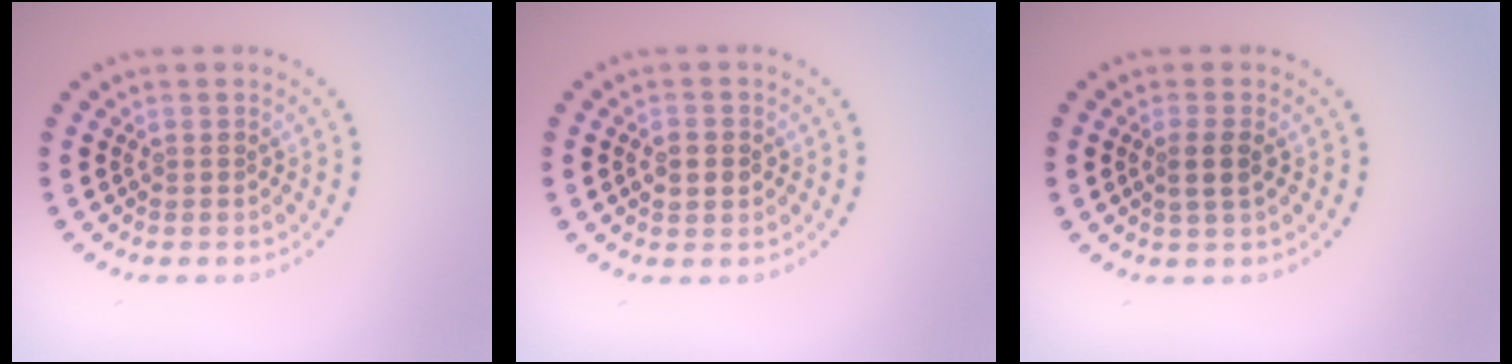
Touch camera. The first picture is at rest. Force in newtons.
{"total": 2.3, "press": 2.3, "slide": 0.1}
{"total": 1.9, "press": 1.7, "slide": 0.9}